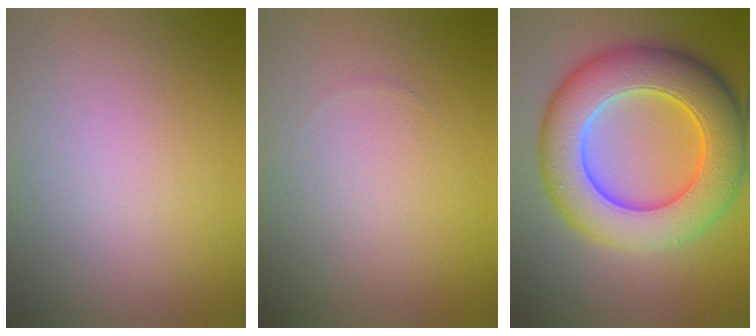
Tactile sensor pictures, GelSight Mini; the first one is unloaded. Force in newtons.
{"total": 0.0}
{"total": 10.8, "press": 10.7, "slide": 0.7}